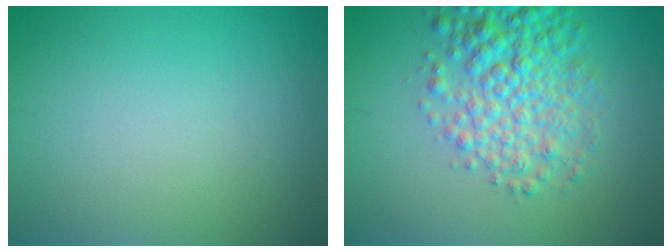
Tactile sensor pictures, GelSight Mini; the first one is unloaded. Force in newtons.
{"total": 5.7, "press": 5.7, "slide": 0.1}